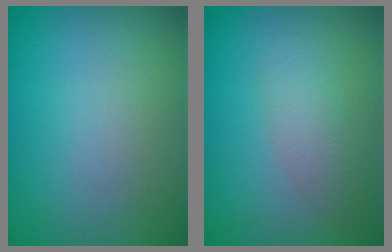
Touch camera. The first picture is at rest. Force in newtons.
{"total": 2.3, "press": 2.3, "slide": 0.1}